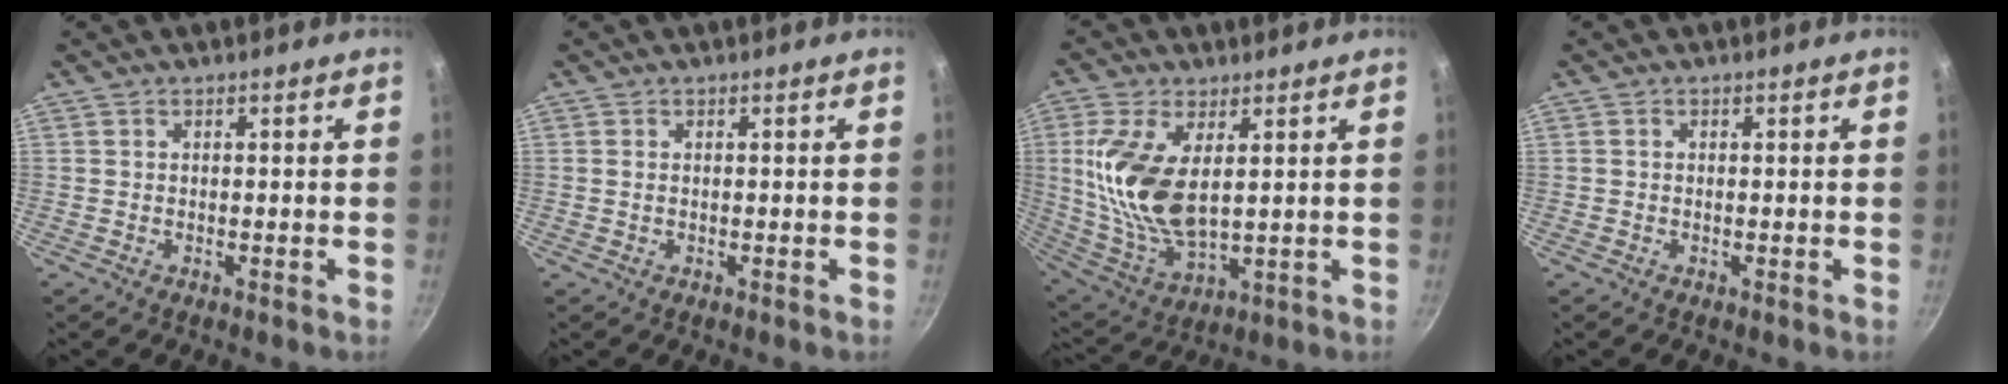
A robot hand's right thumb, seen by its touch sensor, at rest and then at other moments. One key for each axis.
{"total": 0.5, "fx": 0.0, "fy": 0.4, "fz": 0.4, "tx": -0.008, "ty": 0.001, "tz": 0.001}
{"total": 15.6, "fx": 3.2, "fy": 7.8, "fz": 13.1, "tx": -0.261, "ty": -0.021, "tz": 0.074}
{"total": 0.0}